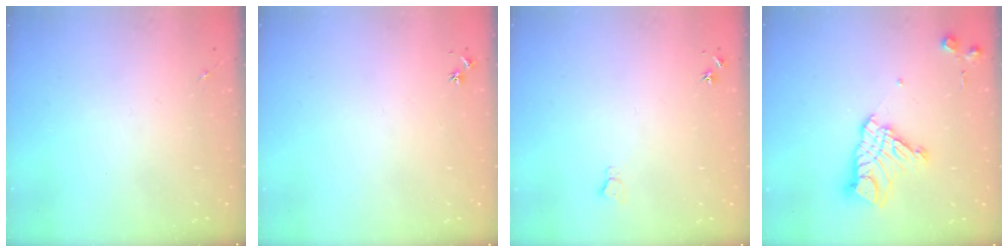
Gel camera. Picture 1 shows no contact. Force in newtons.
{"total": 3.0, "press": 2.9, "slide": 0.3}
{"total": 3.9, "press": 3.9, "slide": 0.4}
{"total": 14.5, "press": 14.5, "slide": 1.3}